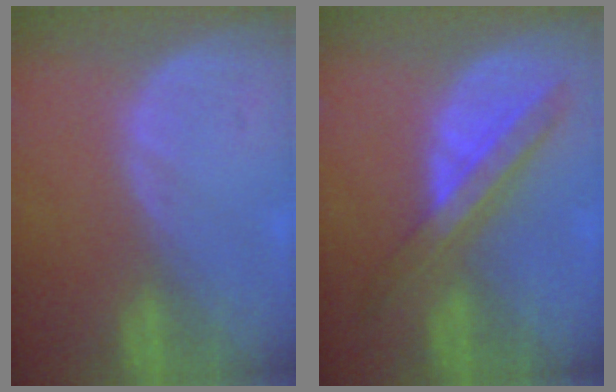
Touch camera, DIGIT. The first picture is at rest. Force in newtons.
{"total": 6.6, "press": 6.5, "slide": 1.2}